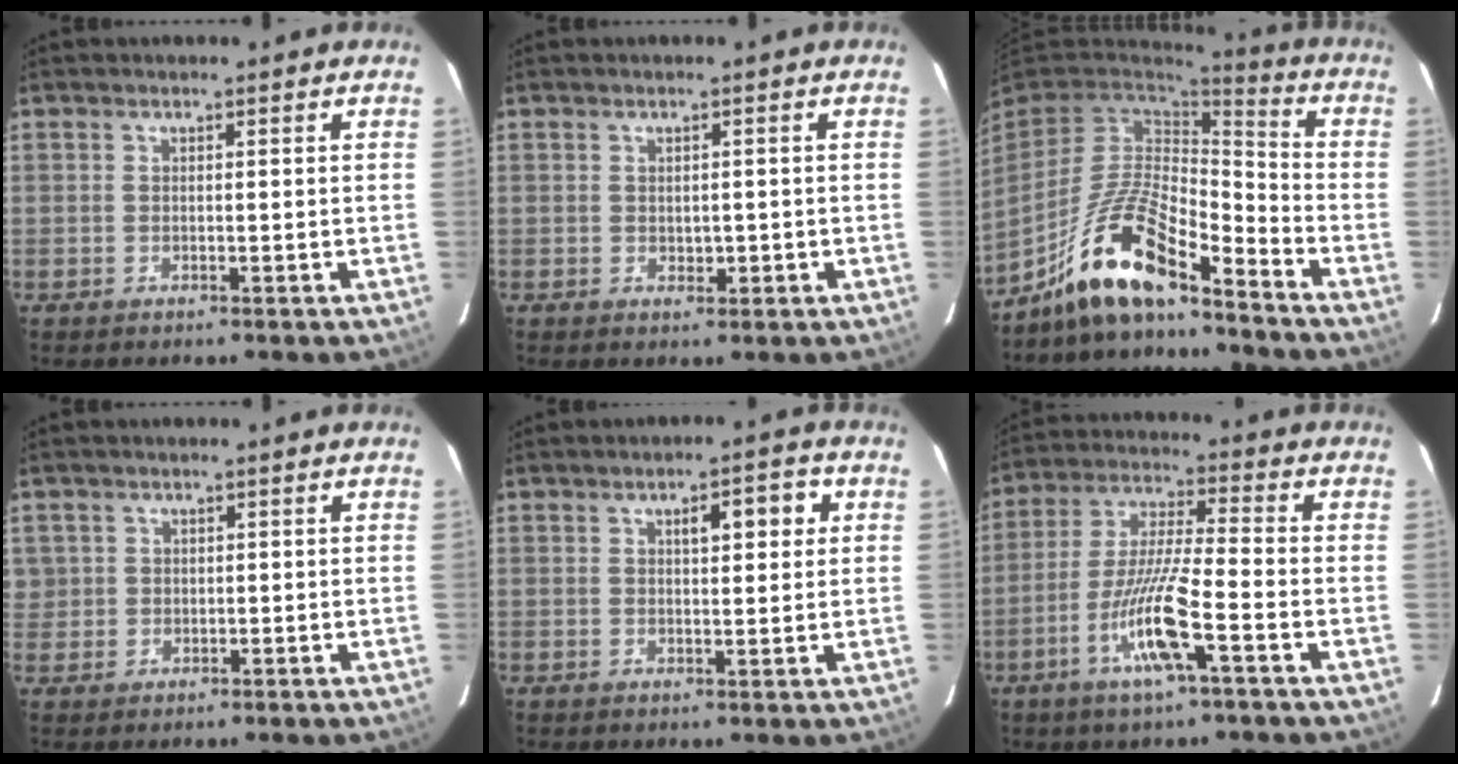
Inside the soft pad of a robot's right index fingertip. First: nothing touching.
{"total": 1.5, "force": [-0.2, 1.0, 1.2], "torque": [-0.017, -0.001, 0.002]}
{"total": 13.6, "force": [-10.0, 2.7, 8.8], "torque": [-0.174, 0.015, -0.183]}
{"total": 2.5, "force": [0.8, 2.3, -0.1], "torque": [0.018, 0.005, 0.012]}
{"total": 5.0, "force": [1.7, 1.6, 4.4], "torque": [-0.065, 0.014, 0.026]}
{"total": 11.6, "force": [-4.8, 0.4, 10.5], "torque": [-0.209, -0.008, -0.093]}